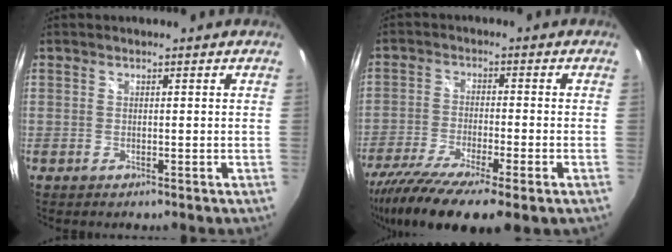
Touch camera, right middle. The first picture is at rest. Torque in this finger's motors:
{"motor_torque": [1.40, -0.74, 0.51, 0.21]}